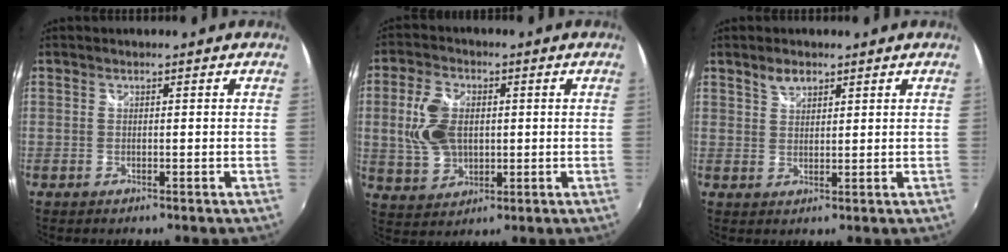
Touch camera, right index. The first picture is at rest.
{"total": 10.2, "force": [1.0, 6.9, 7.4], "torque": [-0.157, 0.009, 0.027]}
{"total": 3.1, "force": [1.9, 2.2, 1.0], "torque": [-0.010, 0.008, 0.033]}